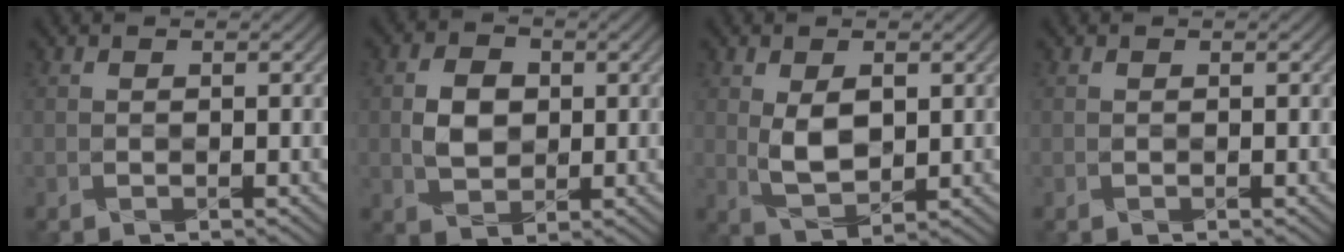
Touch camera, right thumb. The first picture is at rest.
{"total": 4.2, "force": [0.3, 3.3, 2.6], "torque": [-0.052, -0.003, 0.003]}
{"total": 4.5, "force": [0.8, 2.6, 3.6], "torque": [-0.077, -0.009, 0.027]}
{"total": 0.0}